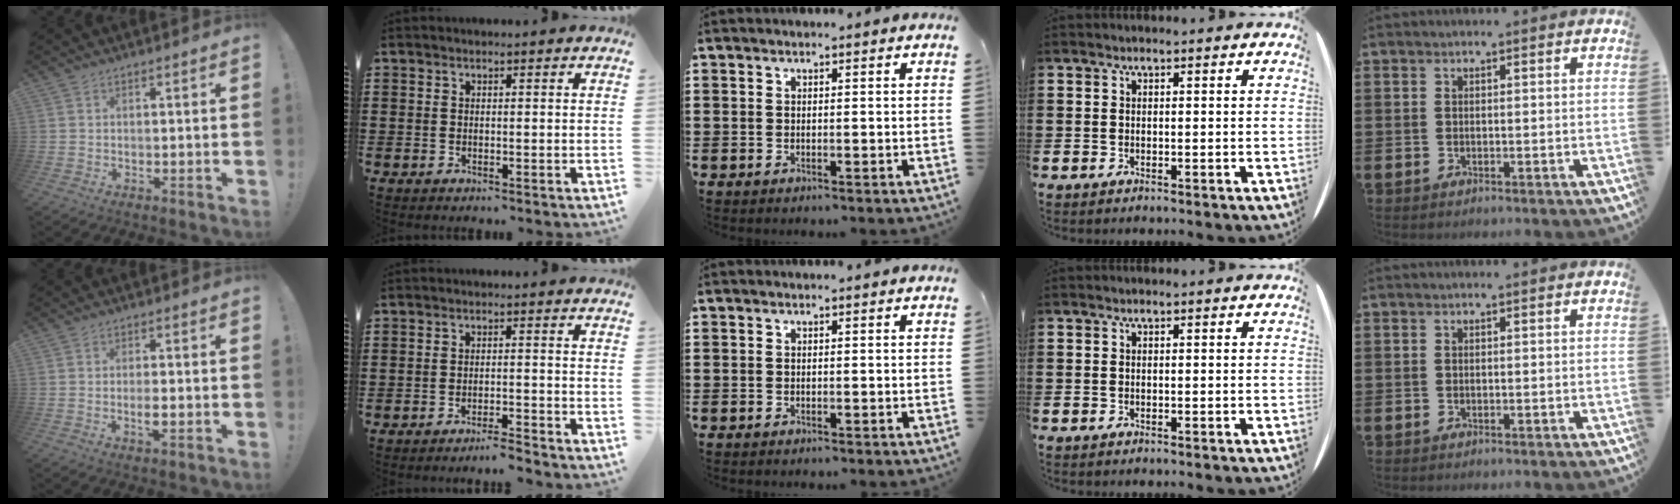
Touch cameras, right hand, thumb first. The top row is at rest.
{"thumb": {"total": 3.4, "force": [-1.3, 0.9, 3.0], "torque": [-0.055, 0.001, -0.025]}, "index": {"total": 2.6, "force": [-2.5, -0.2, 0.7], "torque": [-0.014, -0.001, -0.052]}}